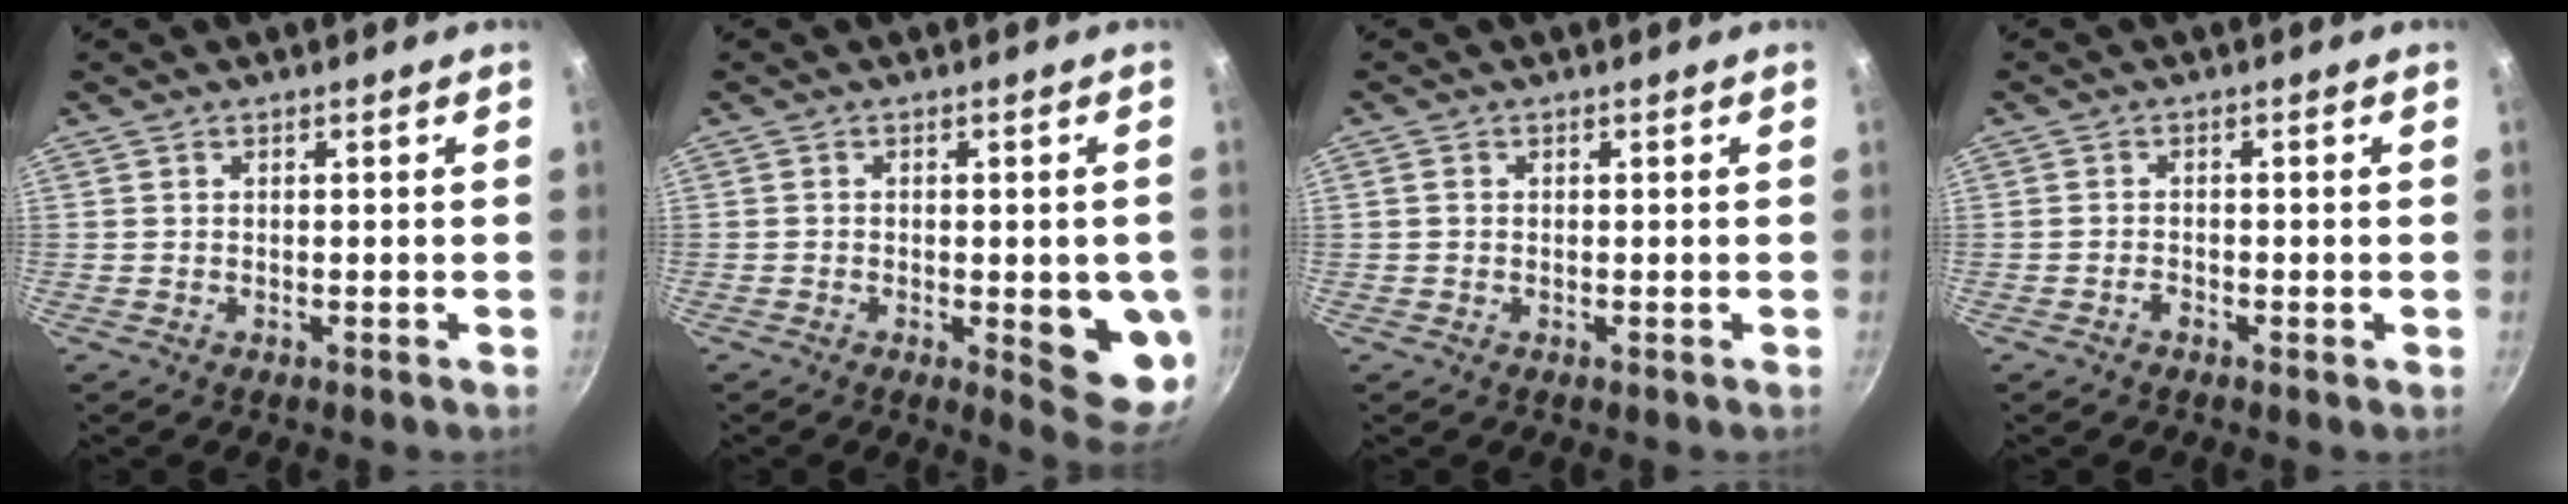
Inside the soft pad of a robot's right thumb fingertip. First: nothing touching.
{"total": 10.0, "force": [-1.7, 3.3, 9.3], "torque": [-0.087, -0.006, -0.017]}
{"total": 0.9, "force": [0.1, 0.8, 0.4], "torque": [-0.007, 0.004, 0.000]}
{"total": 1.2, "force": [-0.8, 0.5, 0.7], "torque": [-0.018, 0.005, -0.020]}